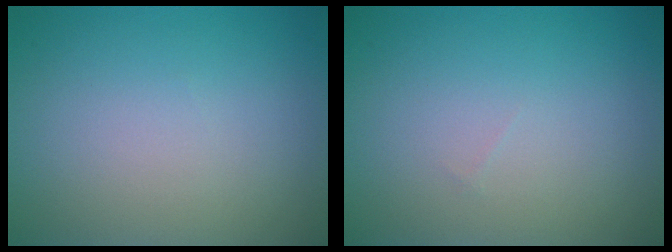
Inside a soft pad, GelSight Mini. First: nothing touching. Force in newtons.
{"total": 0.0}